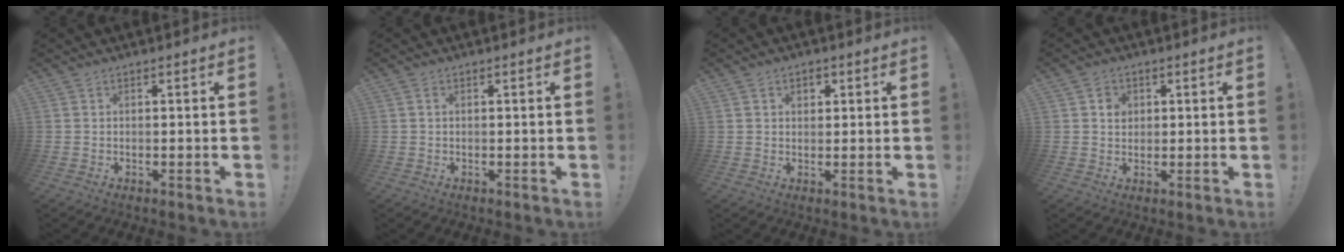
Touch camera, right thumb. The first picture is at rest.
{"total": 0.7, "force": [0.0, 0.6, 0.2], "torque": [-0.006, 0.004, 0.001]}
{"total": 2.5, "force": [1.0, 2.1, 1.1], "torque": [-0.004, -0.004, 0.014]}
{"total": 3.5, "force": [0.8, 3.1, 1.3], "torque": [-0.009, -0.003, 0.011]}